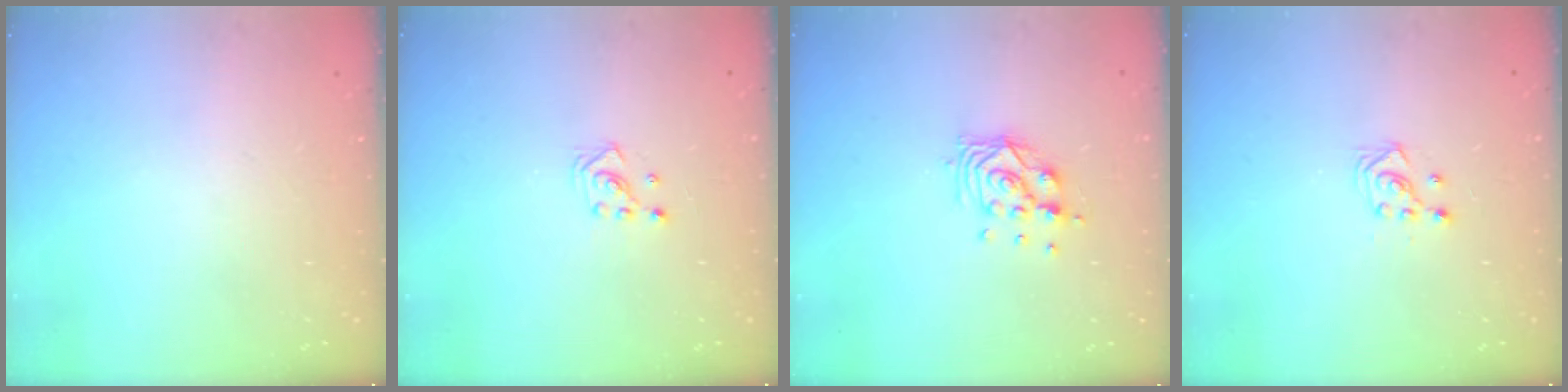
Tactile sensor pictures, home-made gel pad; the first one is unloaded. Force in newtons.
{"total": 2.6, "press": 2.6, "slide": 0.3}
{"total": 9.3, "press": 9.3, "slide": 0.9}
{"total": 3.0, "press": 2.8, "slide": 1.0}